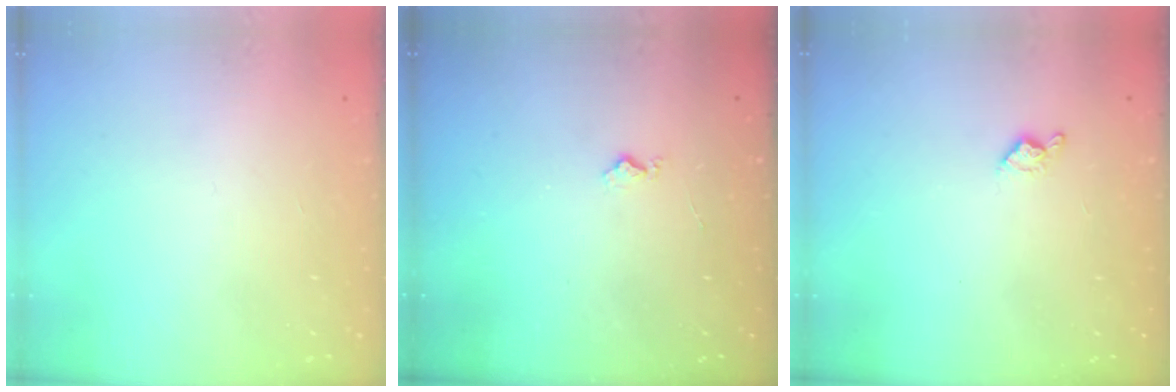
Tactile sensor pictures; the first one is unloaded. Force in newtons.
{"total": 4.1, "press": 4.1, "slide": 0.4}
{"total": 4.5, "press": 4.5, "slide": 0.7}